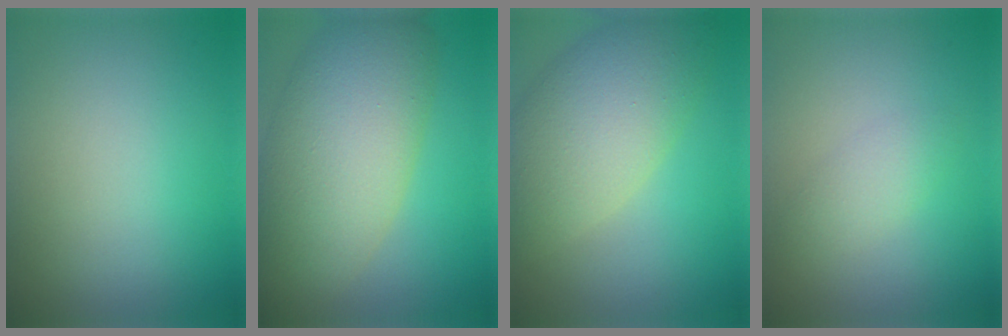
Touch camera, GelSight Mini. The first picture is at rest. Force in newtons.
{"total": 10.1, "press": 10.0, "slide": 0.6}
{"total": 8.1, "press": 8.1, "slide": 0.5}
{"total": 1.9, "press": 1.9, "slide": 0.1}